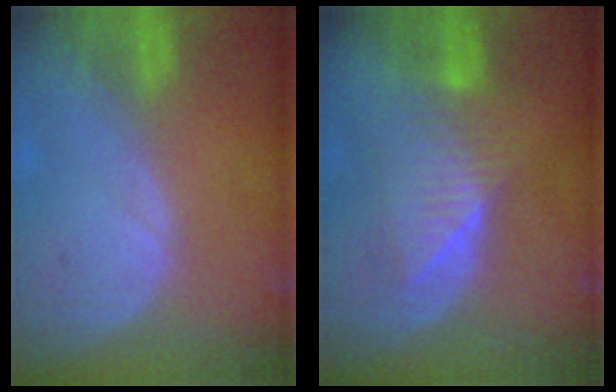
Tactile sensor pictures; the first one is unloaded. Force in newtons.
{"total": 6.6, "press": 6.6, "slide": 0.5}